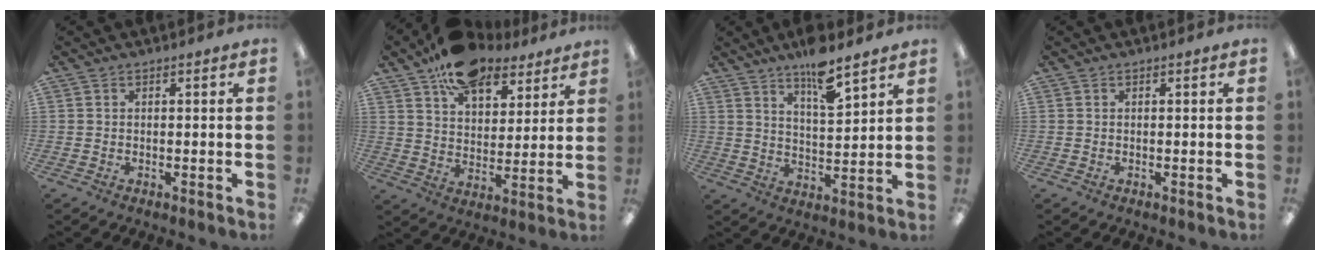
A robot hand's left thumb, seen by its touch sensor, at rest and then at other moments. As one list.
[{"total": 14.8, "force": [10.7, 7.9, 6.6], "torque": [-0.099, -0.055, 0.195]}, {"total": 9.4, "force": [7.5, 2.2, 5.3], "torque": [-0.084, -0.048, 0.127]}, {"total": 0.0}]